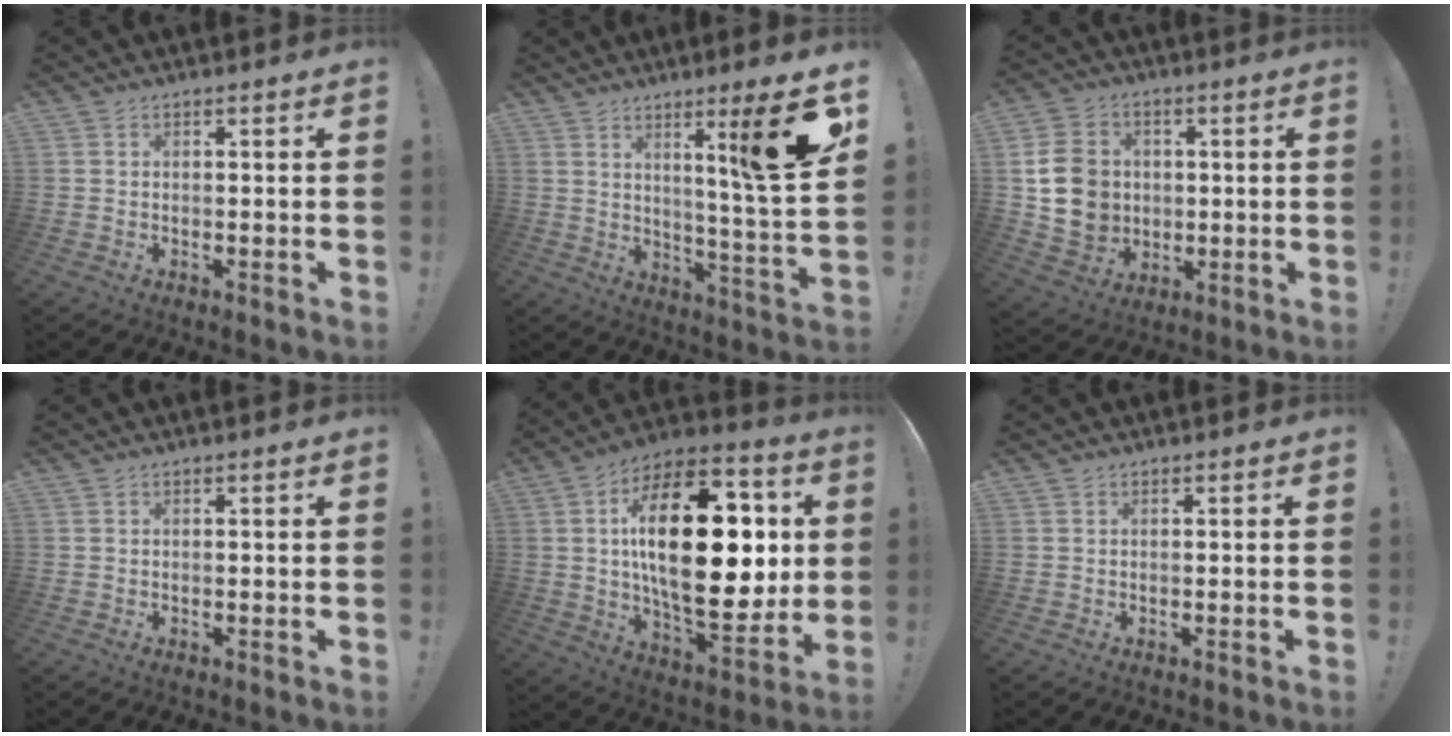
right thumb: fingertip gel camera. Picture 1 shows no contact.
{"total": 14.2, "force": [6.7, -1.5, 12.5], "torque": [-0.178, -0.053, 0.076]}
{"total": 13.0, "force": [1.0, 11.2, 6.4], "torque": [-0.101, 0.006, 0.027]}
{"total": 0.0}
{"total": 32.4, "force": [4.4, 16.1, 27.8], "torque": [-0.478, -0.009, 0.075]}
{"total": 0.0}